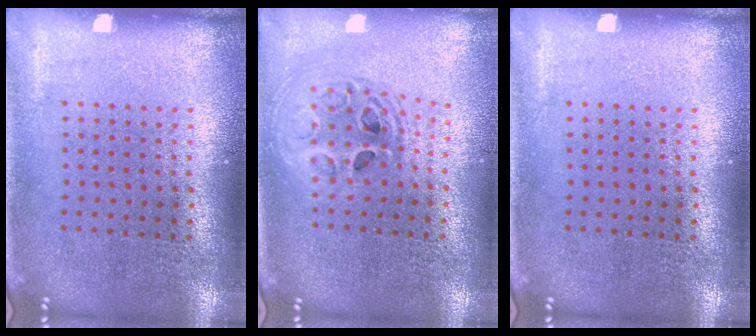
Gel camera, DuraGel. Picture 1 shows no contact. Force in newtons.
{"total": 2.0, "press": 1.6, "slide": 1.2}
{"total": 0.0}